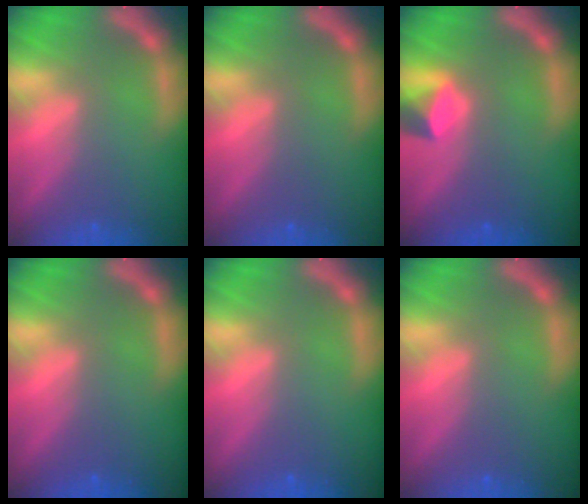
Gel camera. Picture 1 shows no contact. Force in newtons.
{"total": 0.0}
{"total": 2.4}
{"total": 0.0}
{"total": 0.0}
{"total": 0.0}